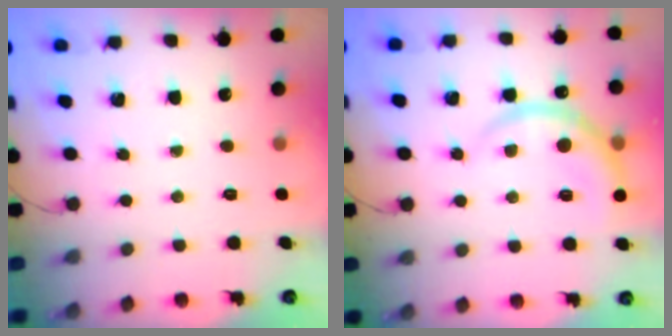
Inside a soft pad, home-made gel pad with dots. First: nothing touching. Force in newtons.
{"total": 8.2, "press": 8.2, "slide": 0.5}